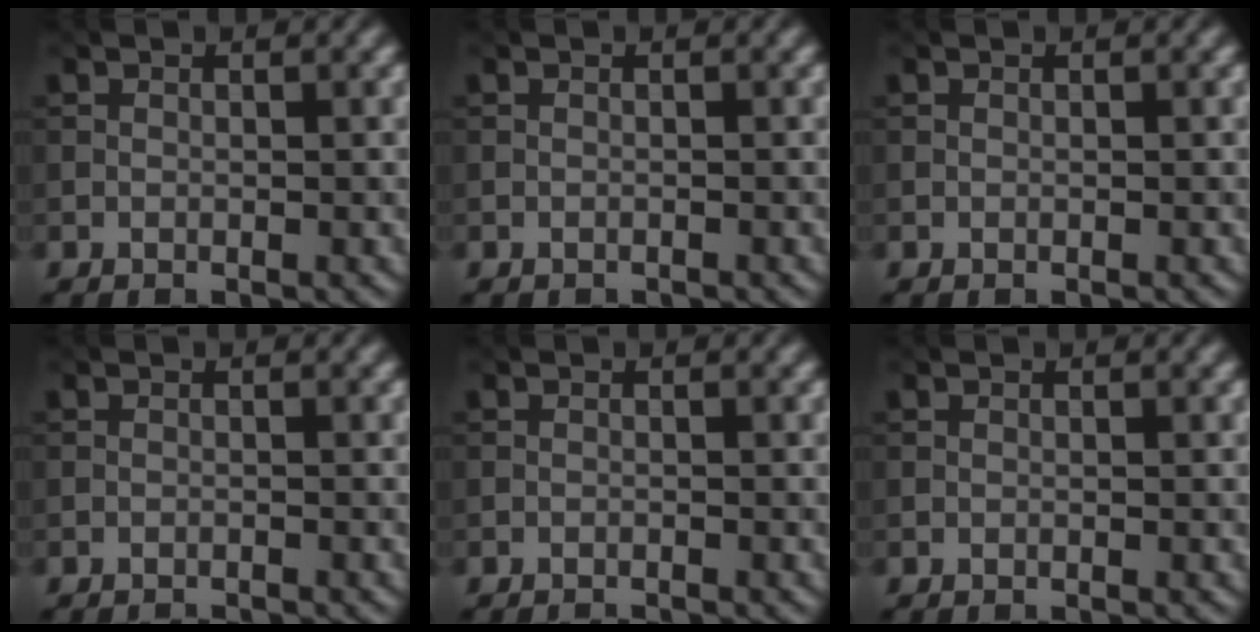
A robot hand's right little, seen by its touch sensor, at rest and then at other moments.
{"total": 0.6, "force": [-0.6, 0.0, 0.0], "torque": [0.003, -0.002, -0.012]}
{"total": 0.0}
{"total": 1.2, "force": [-1.1, 0.2, 0.3], "torque": [0.004, 0.000, -0.019]}
{"total": 1.1, "force": [-1.0, 0.2, 0.3], "torque": [0.003, -0.001, -0.018]}
{"total": 0.0}